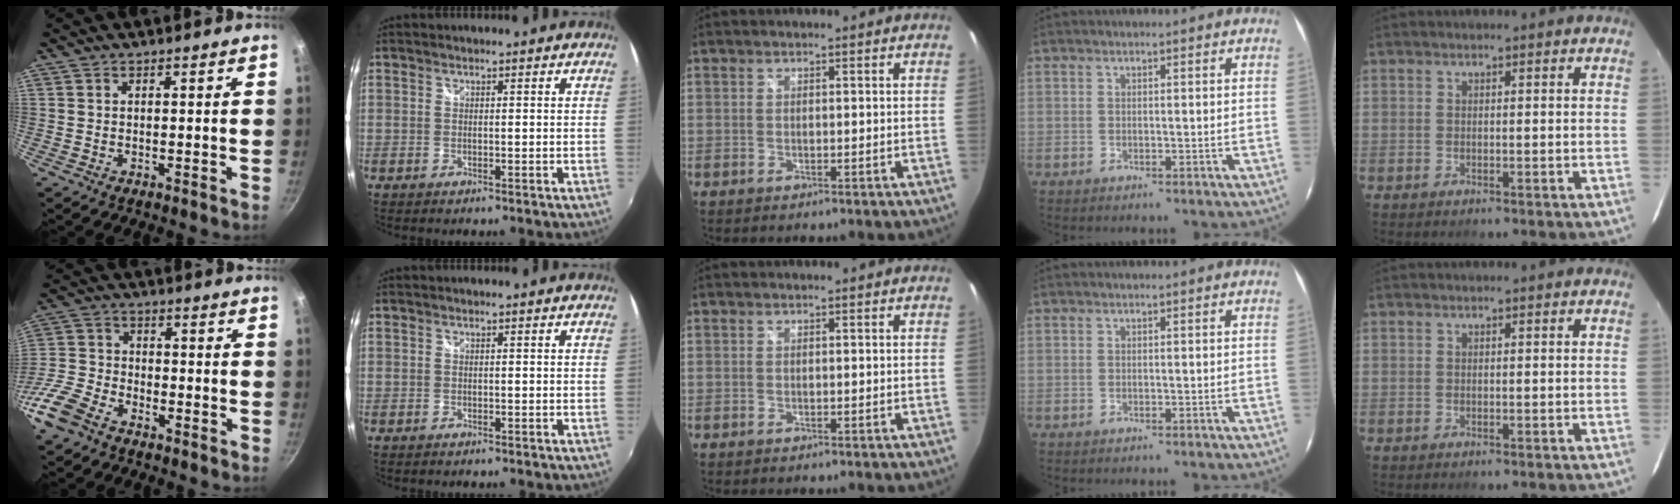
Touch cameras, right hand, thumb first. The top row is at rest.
{"thumb": {"total": 11.1, "force": [-6.8, 6.3, 6.1], "torque": [-0.124, 0.034, -0.147]}}